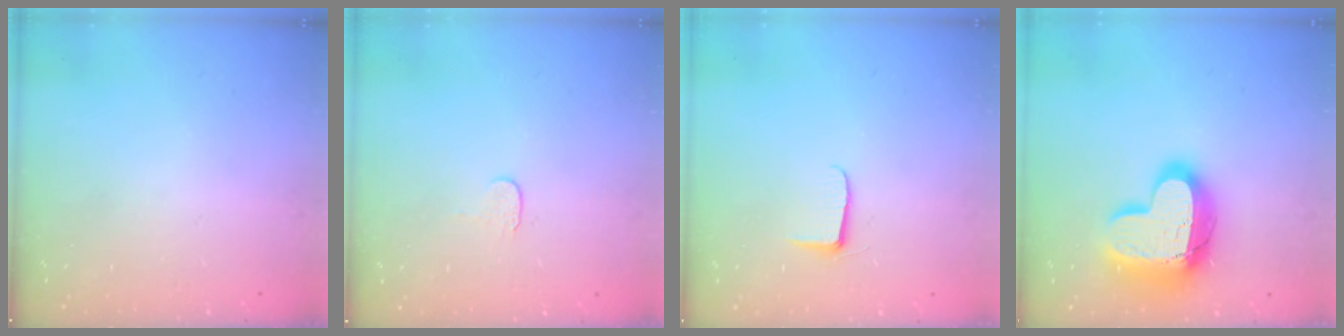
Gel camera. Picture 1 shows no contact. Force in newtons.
{"total": 3.9, "press": 3.8, "slide": 0.4}
{"total": 5.1, "press": 5.1, "slide": 0.5}
{"total": 18.9, "press": 18.8, "slide": 1.5}